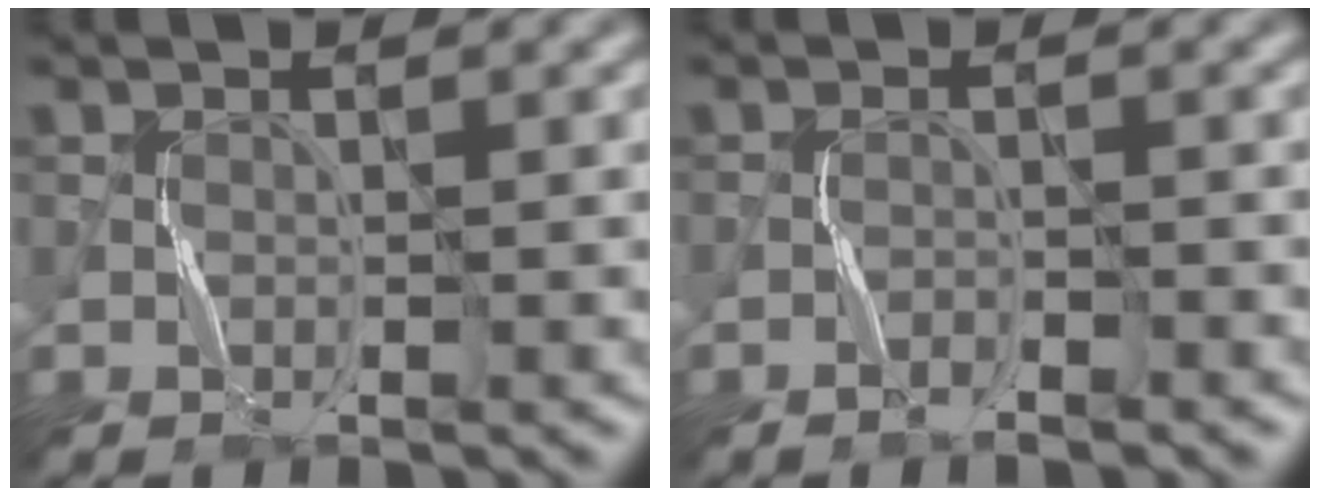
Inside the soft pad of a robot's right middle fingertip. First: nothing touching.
{"total": 1.4, "force": [-1.2, 0.0, 0.6], "torque": [-0.015, 0.007, -0.020]}